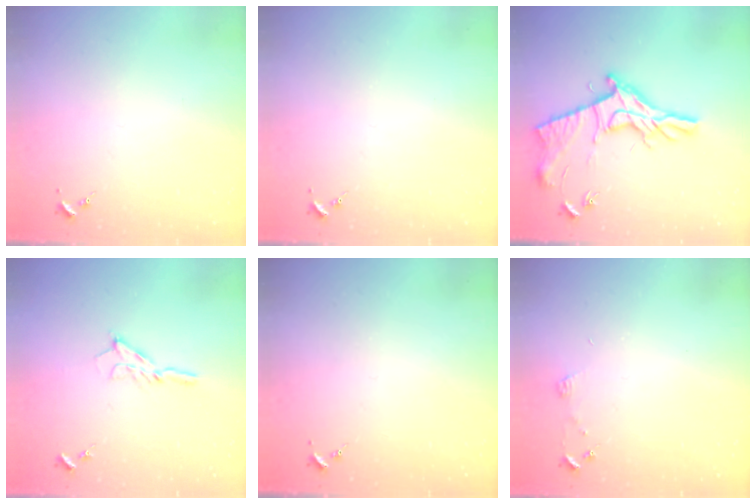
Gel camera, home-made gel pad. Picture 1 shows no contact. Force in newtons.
{"total": 0.0}
{"total": 15.3, "press": 15.3, "slide": 0.6}
{"total": 6.5, "press": 6.5, "slide": 0.7}
{"total": 0.0}
{"total": 3.9, "press": 3.9, "slide": 0.4}